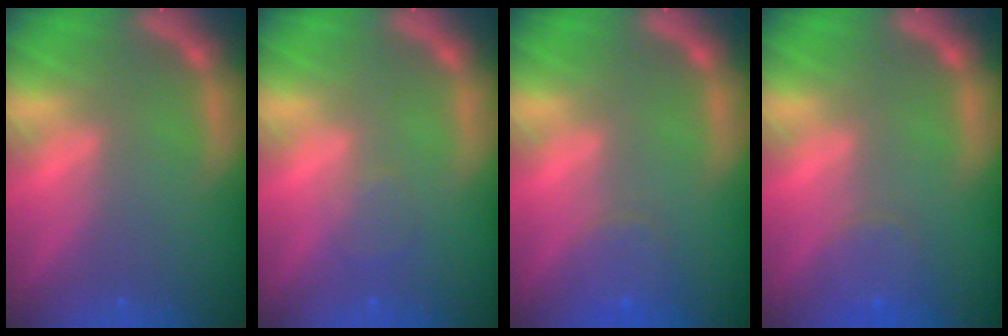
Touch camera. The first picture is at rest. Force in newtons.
{"total": 1.5}
{"total": 2.4}
{"total": 2.4}